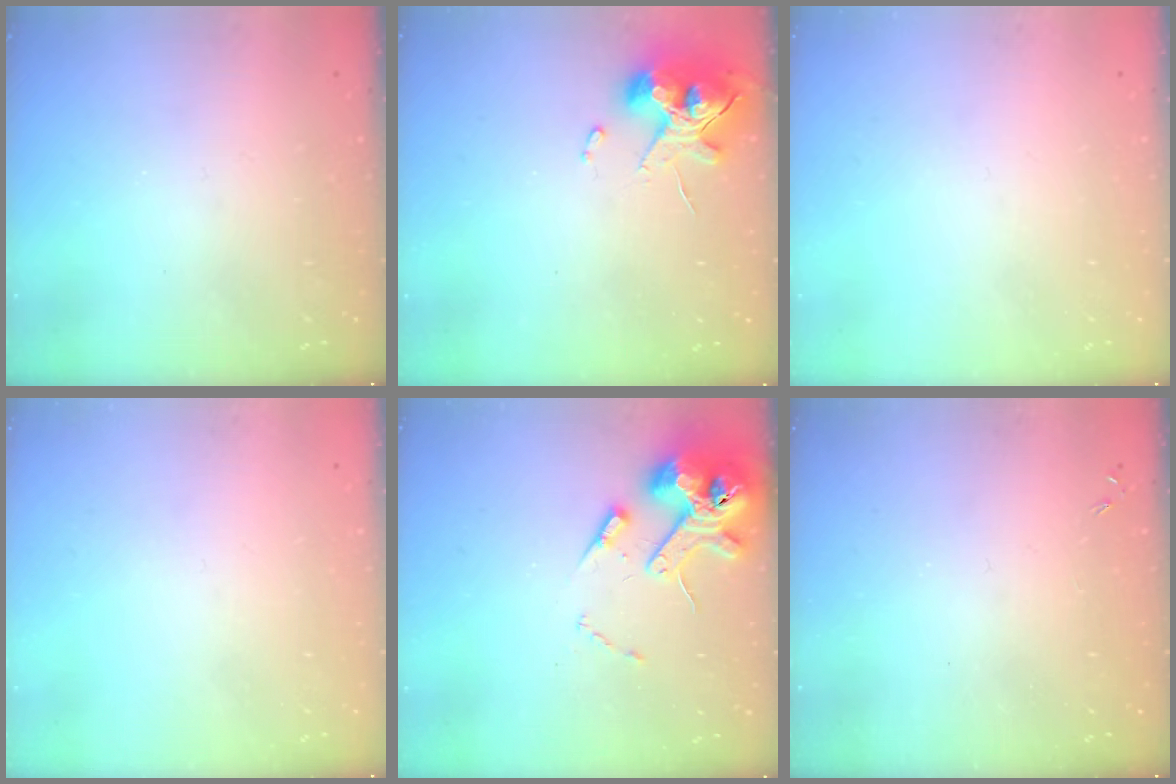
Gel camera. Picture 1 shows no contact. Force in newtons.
{"total": 12.5, "press": 12.4, "slide": 1.8}
{"total": 0.0}
{"total": 0.0}
{"total": 13.1, "press": 12.9, "slide": 2.1}
{"total": 0.0}